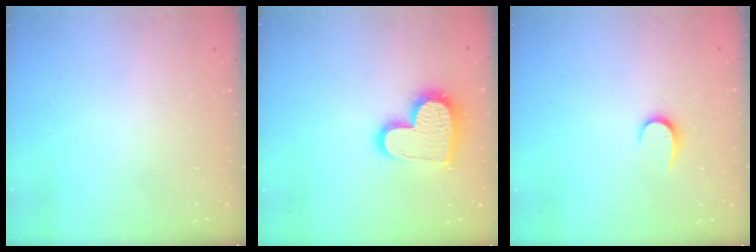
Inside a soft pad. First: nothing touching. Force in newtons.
{"total": 16.1, "press": 16.0, "slide": 1.2}
{"total": 5.0, "press": 5.0, "slide": 0.5}